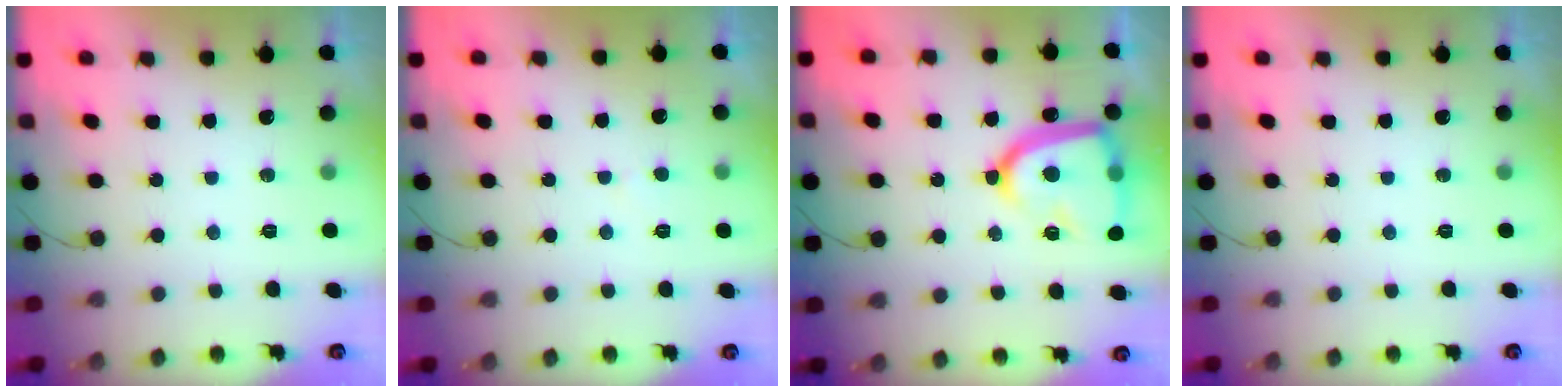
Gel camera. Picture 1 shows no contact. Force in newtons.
{"total": 2.1, "press": 2.1, "slide": 0.2}
{"total": 19.7, "press": 19.6, "slide": 1.6}
{"total": 0.0}